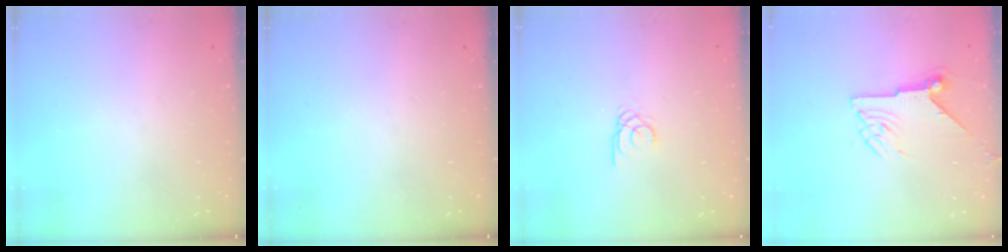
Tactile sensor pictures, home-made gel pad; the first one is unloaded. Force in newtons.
{"total": 0.0}
{"total": 1.9, "press": 1.9, "slide": 0.0}
{"total": 7.7, "press": 7.7, "slide": 0.3}